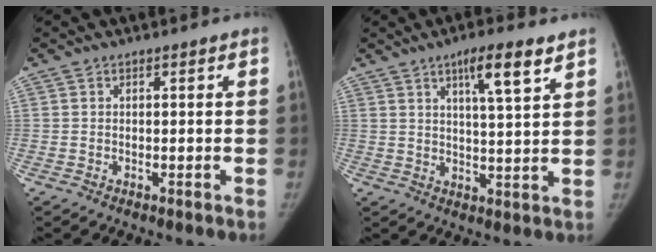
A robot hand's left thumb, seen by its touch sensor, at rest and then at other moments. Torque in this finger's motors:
{"motor_torque": [1.18, 0.49, 0.98, -0.79, 0.32]}